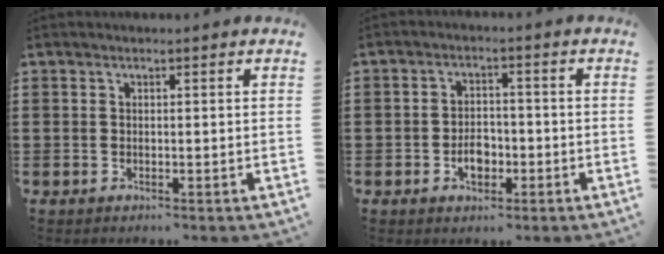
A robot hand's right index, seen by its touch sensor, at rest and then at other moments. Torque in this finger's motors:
{"motor_torque": [1.34, 0.80, 0.27, 0.04]}